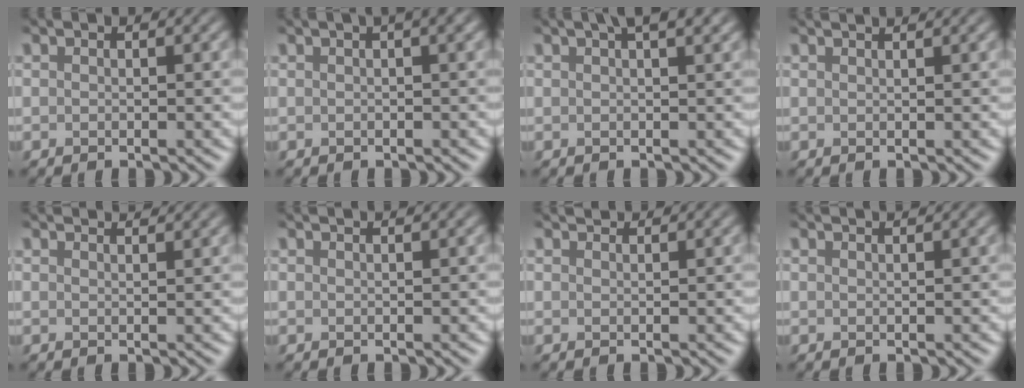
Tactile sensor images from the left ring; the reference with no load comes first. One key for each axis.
{"total": 4.4, "fx": 2.0, "fy": 1.9, "fz": 3.5, "tx": -0.015, "ty": 0.026, "tz": -0.001}
{"total": 3.5, "fx": 2.2, "fy": 0.9, "fz": 2.6, "tx": -0.021, "ty": 0.011, "tz": 0.018}
{"total": 2.8, "fx": 2.0, "fy": 1.1, "fz": 1.5, "tx": 0.001, "ty": 0.011, "tz": -0.006}
{"total": 3.6, "fx": 3.2, "fy": 0.9, "fz": 1.5, "tx": -0.001, "ty": 0.016, "tz": 0.014}
{"total": 2.7, "fx": 2.1, "fy": 1.0, "fz": 1.4, "tx": 0.000, "ty": 0.009, "tz": -0.004}
{"total": 1.8, "fx": 1.8, "fy": 0.2, "fz": 0.4, "tx": -0.011, "ty": 0.003, "tz": 0.022}
{"total": 3.0, "fx": 2.4, "fy": 1.1, "fz": 1.6, "tx": 0.000, "ty": 0.013, "tz": -0.001}